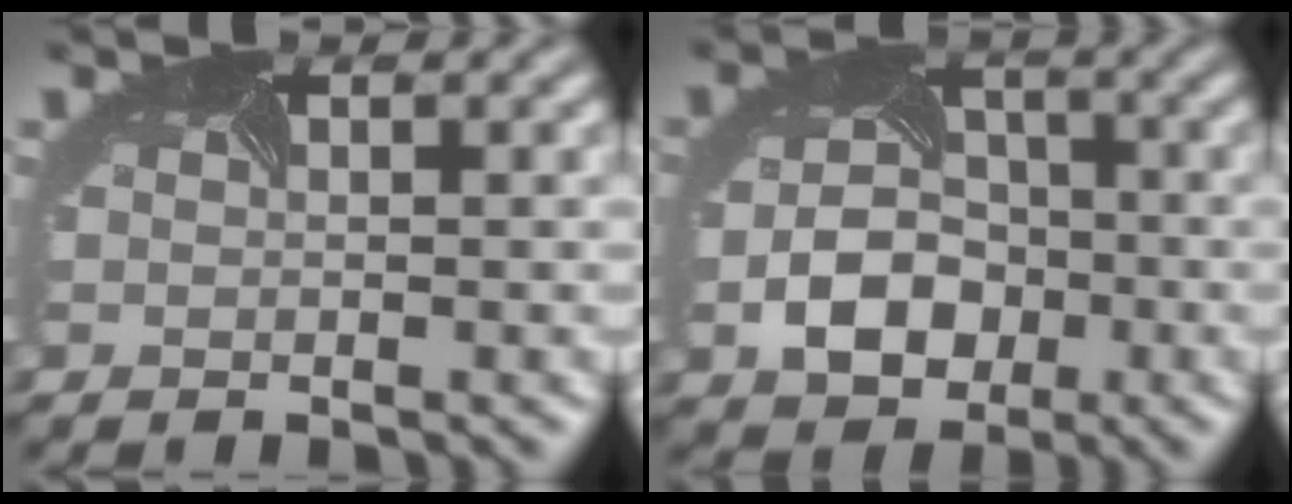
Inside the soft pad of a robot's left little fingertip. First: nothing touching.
{"total": 5.3, "force": [-1.7, 4.0, 3.0], "torque": [-0.062, -0.013, -0.025]}